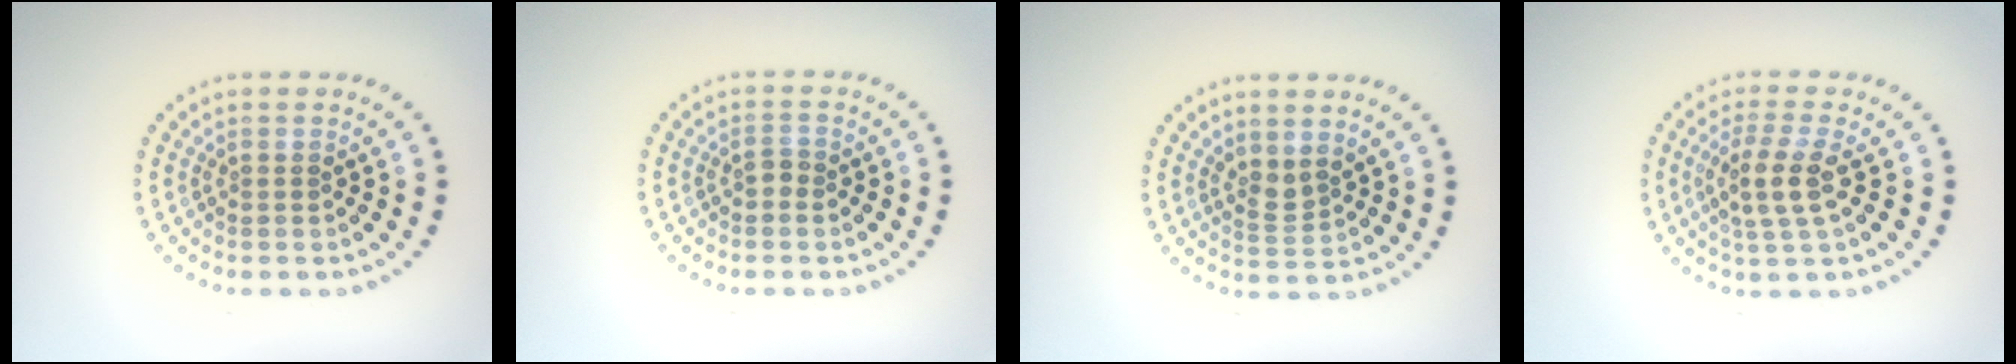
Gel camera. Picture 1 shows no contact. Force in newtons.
{"total": 0.8, "press": 0.8, "slide": 0.2}
{"total": 1.9, "press": 1.4, "slide": 1.2}
{"total": 3.4, "press": 3.0, "slide": 1.4}